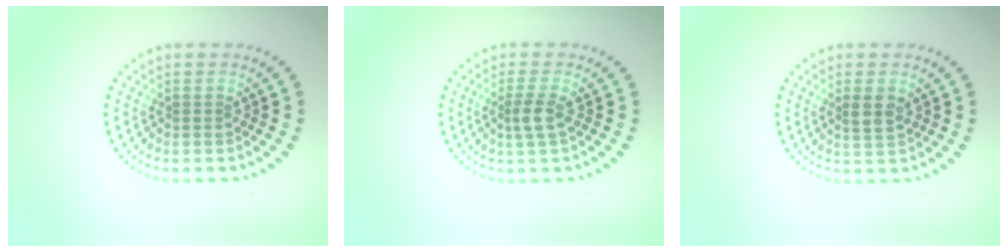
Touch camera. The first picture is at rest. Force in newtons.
{"total": 1.8, "press": 1.5, "slide": 1.0}
{"total": 1.8, "press": 1.7, "slide": 0.4}